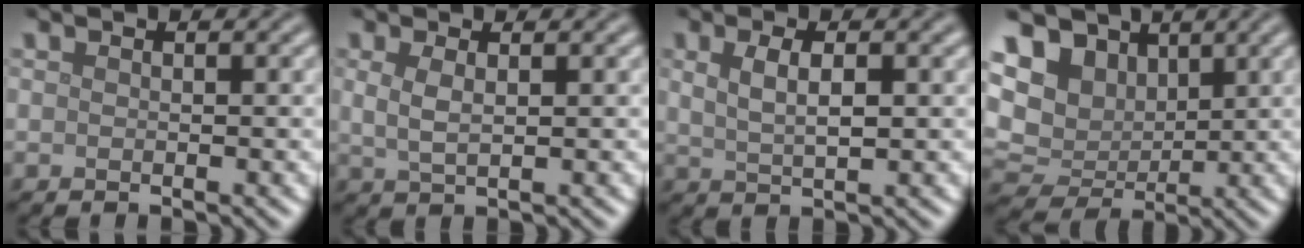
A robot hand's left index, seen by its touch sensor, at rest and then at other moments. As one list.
[{"total": 1.9, "force": [0.6, 0.6, 1.6], "torque": [-0.034, -0.003, 0.013]}, {"total": 2.9, "force": [0.9, 1.0, 2.6], "torque": [-0.052, 0.001, 0.020]}, {"total": 9.6, "force": [3.9, 7.3, 4.8], "torque": [-0.110, 0.026, 0.052]}]